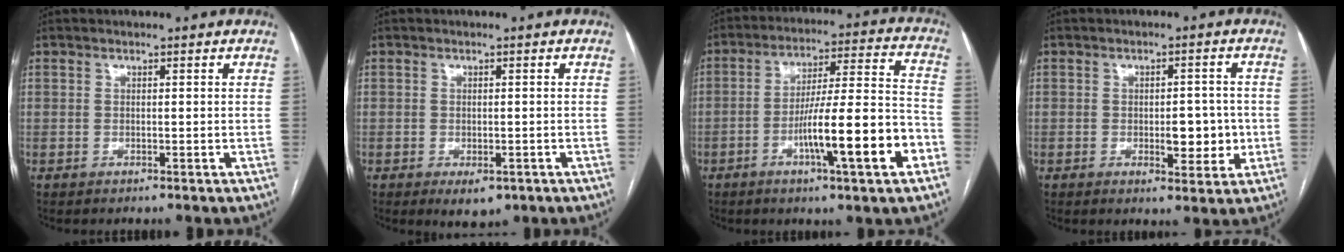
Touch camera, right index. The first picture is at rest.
{"total": 3.6, "force": [-1.8, 1.9, 2.4], "torque": [-0.030, -0.002, -0.015]}
{"total": 15.6, "force": [-6.0, 0.8, 14.4], "torque": [-0.233, 0.005, -0.091]}
{"total": 5.5, "force": [-0.8, 2.5, 4.9], "torque": [-0.057, 0.004, -0.004]}